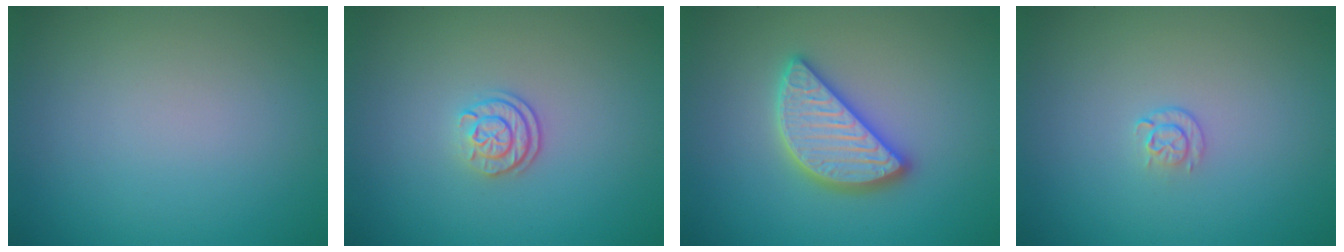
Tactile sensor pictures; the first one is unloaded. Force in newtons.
{"total": 2.3, "press": 1.7, "slide": 1.5}
{"total": 4.8, "press": 4.7, "slide": 0.4}
{"total": 1.1, "press": 0.6, "slide": 0.9}